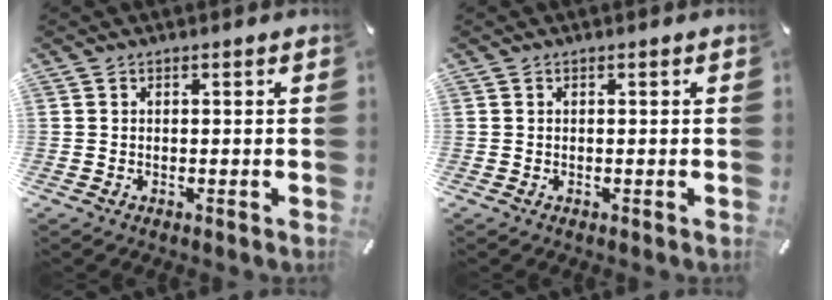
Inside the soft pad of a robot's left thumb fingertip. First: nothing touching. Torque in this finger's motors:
{"motor_torque": [-0.06, 0.06, 0.02, 0.04, 0.00]}